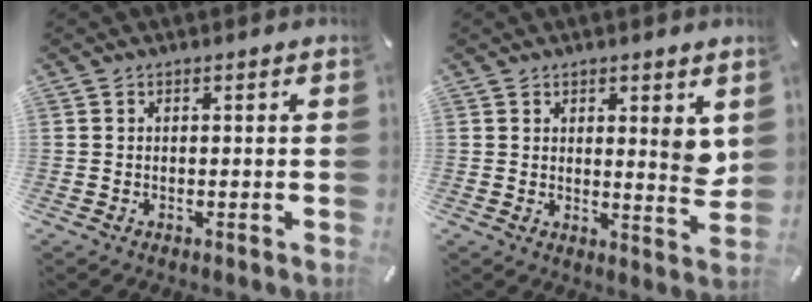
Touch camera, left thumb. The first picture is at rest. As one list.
[{"total": 5.2, "force": [2.9, 1.7, 4.0], "torque": [-0.044, -0.029, 0.043]}]